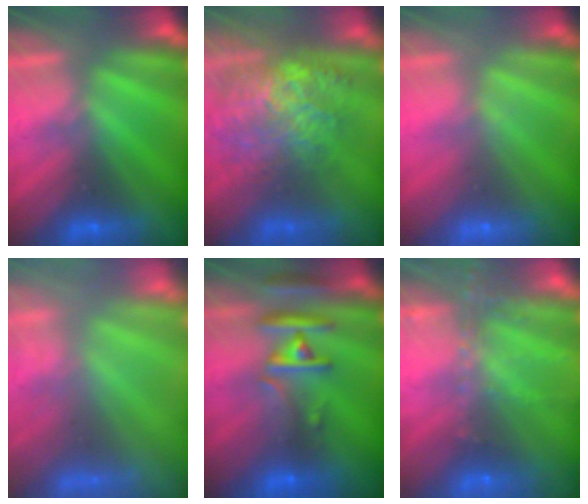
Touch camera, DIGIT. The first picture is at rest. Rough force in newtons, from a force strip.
{"total": 10.4}
{"total": 1.8}
{"total": 7.1}
{"total": 7.8}
{"total": 7.6}